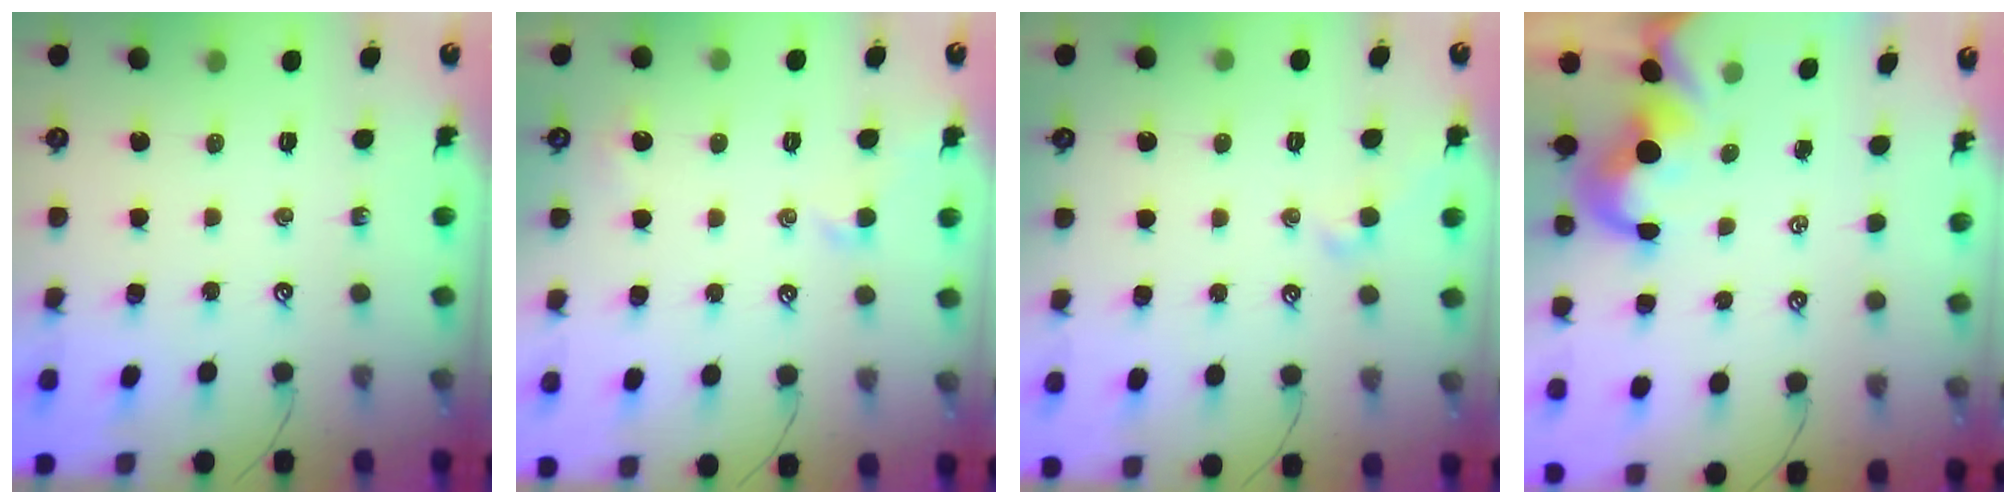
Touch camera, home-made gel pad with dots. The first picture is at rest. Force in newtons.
{"total": 1.1, "press": 1.0, "slide": 0.5}
{"total": 1.0, "press": 0.9, "slide": 0.3}
{"total": 3.0, "press": 2.8, "slide": 1.1}